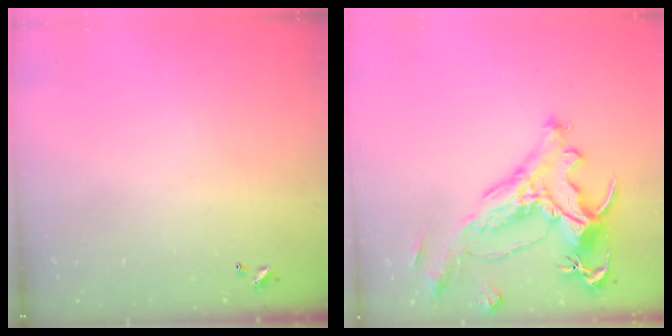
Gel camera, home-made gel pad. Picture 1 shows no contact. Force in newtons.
{"total": 2.1, "press": 1.6, "slide": 1.3}